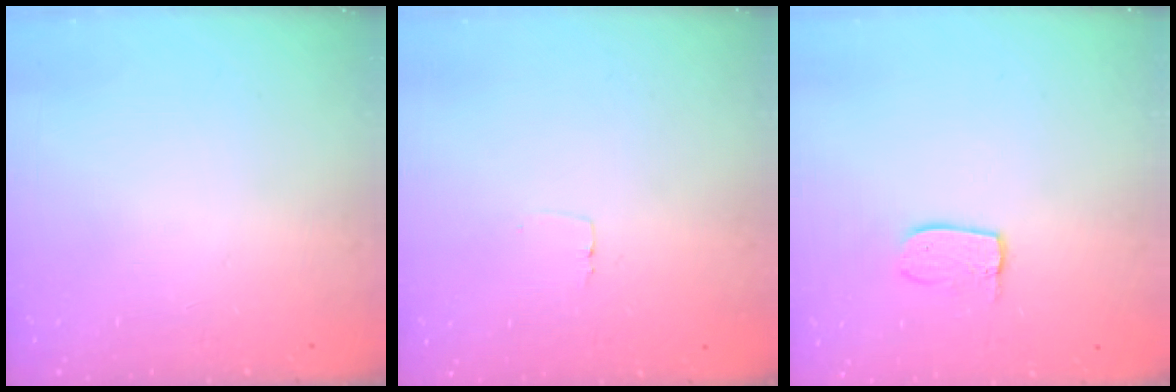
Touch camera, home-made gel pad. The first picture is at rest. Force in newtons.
{"total": 2.3, "press": 2.3, "slide": 0.1}
{"total": 5.5, "press": 5.5, "slide": 0.4}